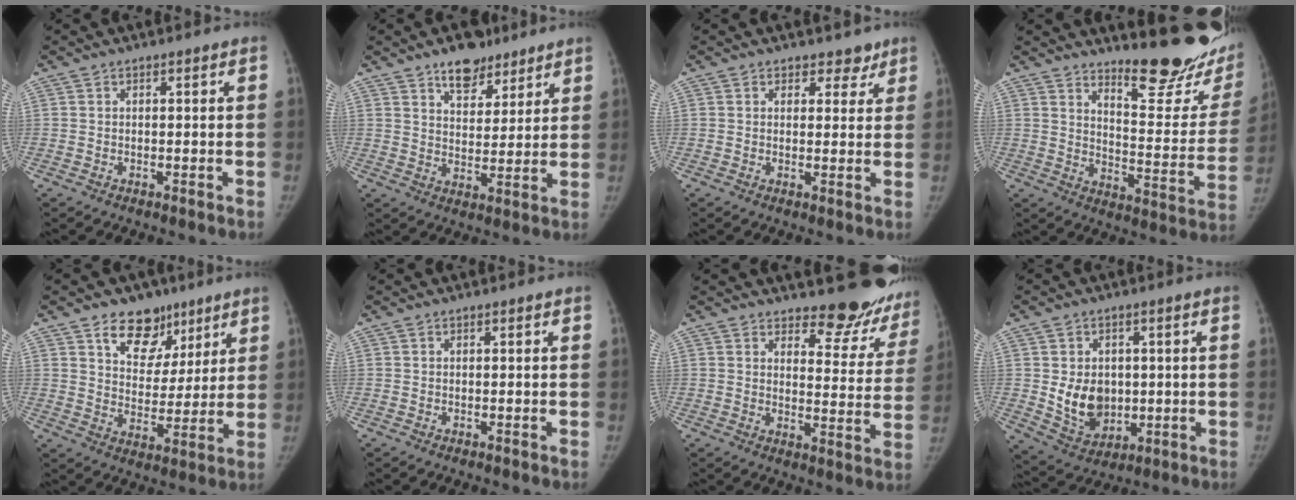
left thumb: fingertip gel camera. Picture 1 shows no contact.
{"total": 9.0, "force": [6.3, 4.9, 4.1], "torque": [-0.029, -0.037, 0.102]}
{"total": 3.3, "force": [2.4, 2.2, 0.5], "torque": [0.024, -0.013, 0.028]}
{"total": 20.3, "force": [16.7, 4.8, 10.5], "torque": [-0.102, -0.159, 0.219]}
{"total": 11.6, "force": [7.3, 7.9, 4.4], "torque": [-0.025, -0.035, 0.118]}
{"total": 0.0}
{"total": 14.4, "force": [13.0, 5.1, 3.6], "torque": [0.011, -0.117, 0.141]}
{"total": 9.5, "force": [0.2, 7.4, 5.9], "torque": [-0.065, -0.012, 0.025]}